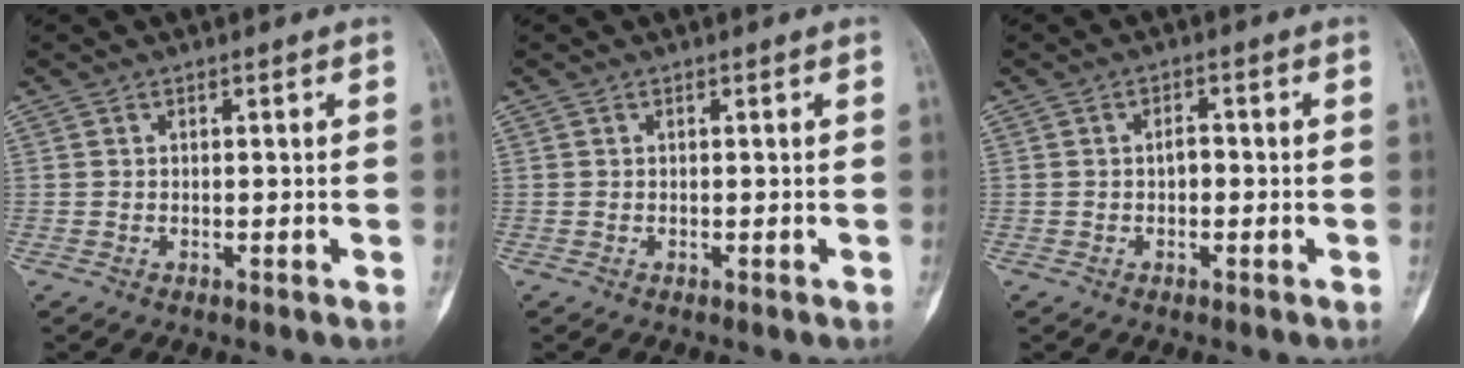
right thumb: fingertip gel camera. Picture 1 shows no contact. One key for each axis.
{"total": 0.0}
{"total": 1.8, "fx": -0.3, "fy": 1.2, "fz": 1.3, "tx": -0.011, "ty": 0.007, "tz": -0.008}